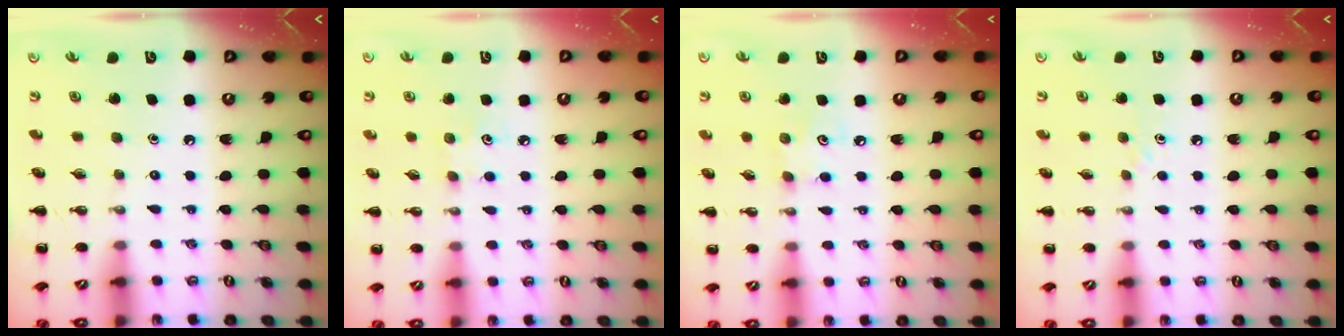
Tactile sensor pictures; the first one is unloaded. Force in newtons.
{"total": 4.3, "press": 4.1, "slide": 1.1}
{"total": 3.8, "press": 3.7, "slide": 0.9}
{"total": 3.0, "press": 2.7, "slide": 1.2}